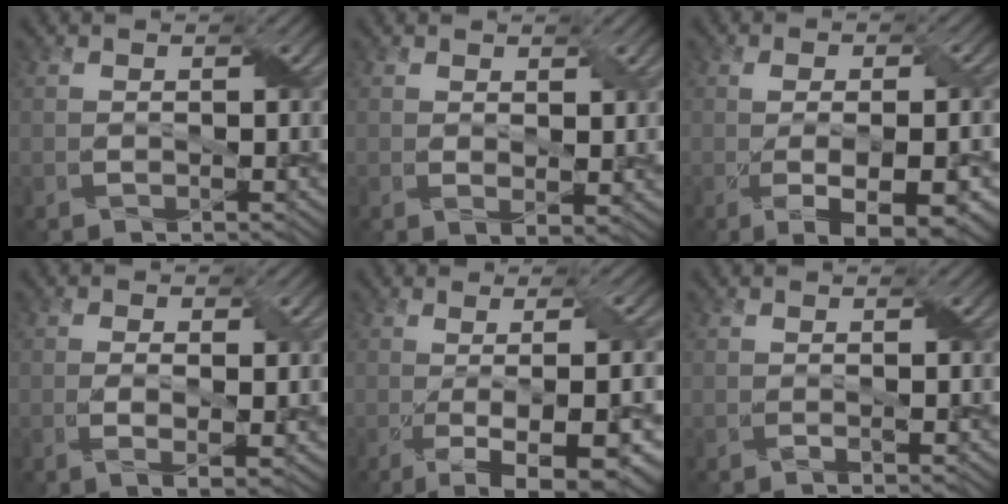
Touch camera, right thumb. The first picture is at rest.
{"total": 2.2, "force": [1.1, 1.1, 1.6], "torque": [-0.034, -0.008, 0.022]}
{"total": 7.8, "force": [-2.0, 2.7, 7.1], "torque": [-0.112, -0.013, -0.010]}
{"total": 3.8, "force": [-0.2, 1.3, 3.5], "torque": [-0.068, -0.007, -0.001]}
{"total": 11.0, "force": [-2.8, 2.9, 10.3], "torque": [-0.137, -0.004, -0.030]}
{"total": 0.6, "force": [0.0, -0.2, 0.6], "torque": [-0.012, -0.001, -0.002]}